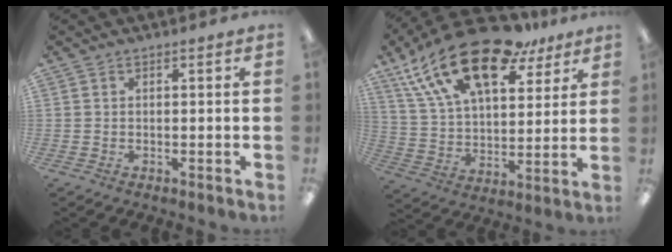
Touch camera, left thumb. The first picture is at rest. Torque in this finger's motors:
{"motor_torque": [0.62, 0.71, 1.47, -1.31, 0.17]}